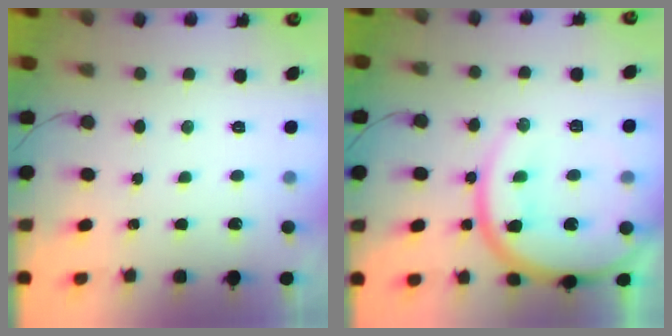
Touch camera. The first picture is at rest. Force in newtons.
{"total": 21.4, "press": 21.3, "slide": 2.0}